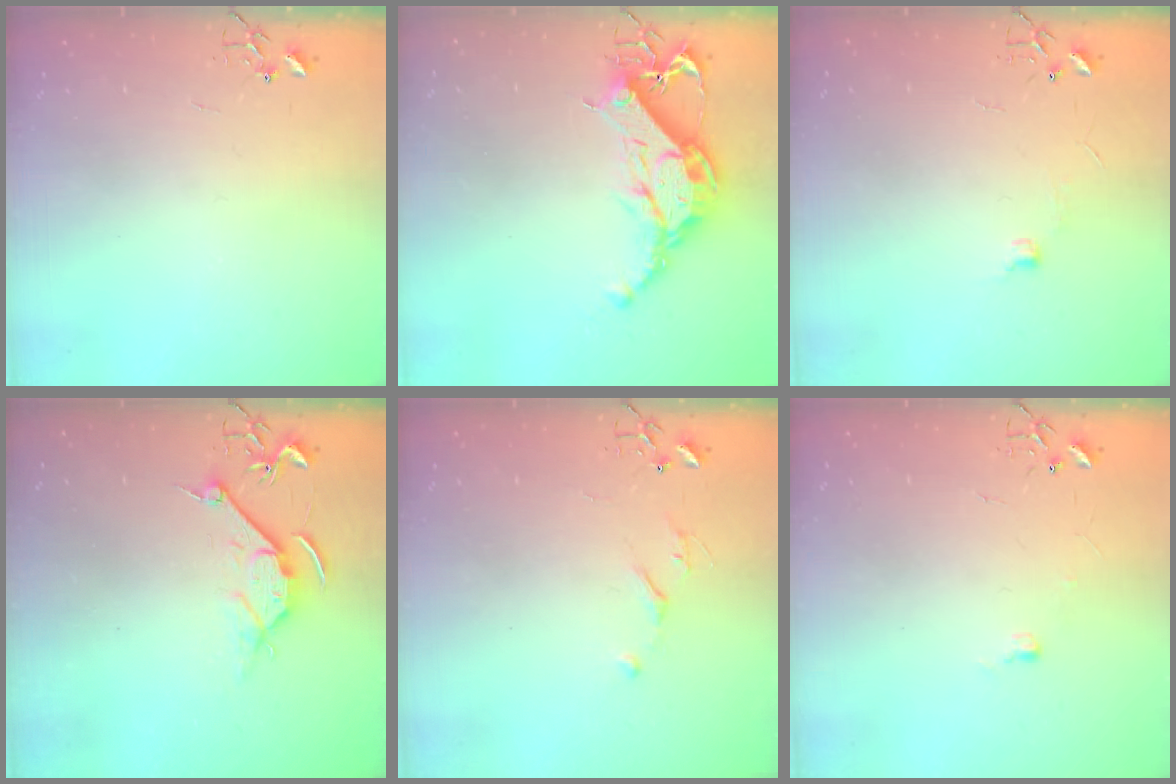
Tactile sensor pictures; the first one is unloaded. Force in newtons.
{"total": 13.8, "press": 13.8, "slide": 1.1}
{"total": 5.6, "press": 5.6, "slide": 0.7}
{"total": 8.4, "press": 8.3, "slide": 1.0}
{"total": 4.3, "press": 4.3, "slide": 0.6}
{"total": 4.0, "press": 4.0, "slide": 0.6}